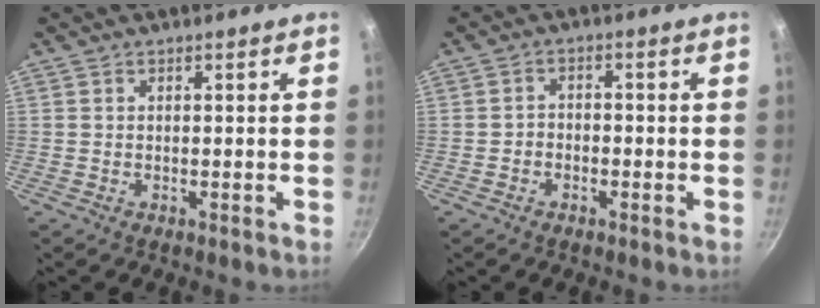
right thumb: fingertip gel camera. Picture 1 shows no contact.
{"total": 2.5, "force": [-1.3, 1.8, 1.2], "torque": [-0.016, 0.016, -0.025]}